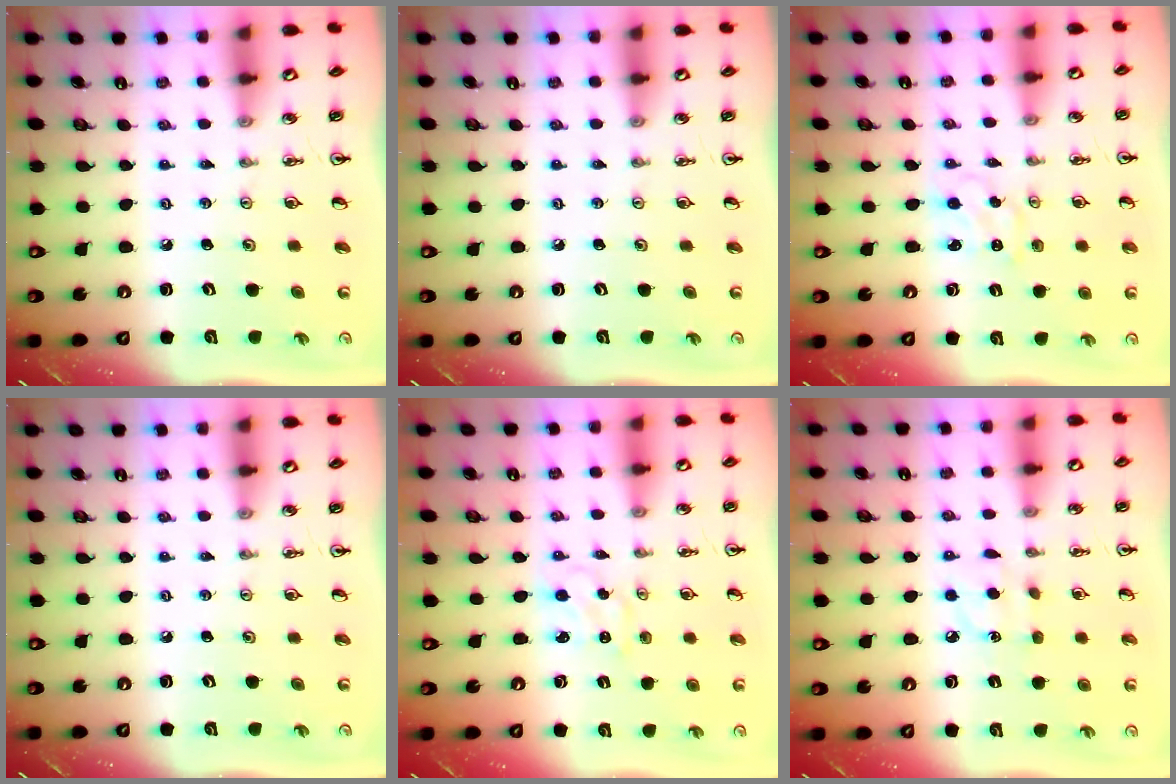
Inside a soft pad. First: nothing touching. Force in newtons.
{"total": 0.0}
{"total": 1.4, "press": 1.4, "slide": 0.3}
{"total": 0.0}
{"total": 1.4, "press": 1.4, "slide": 0.3}
{"total": 7.0, "press": 7.0, "slide": 0.5}